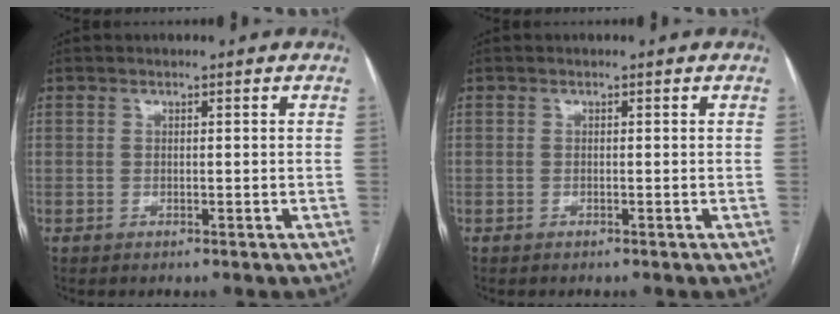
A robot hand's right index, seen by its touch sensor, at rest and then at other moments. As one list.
[{"total": 0.0}]